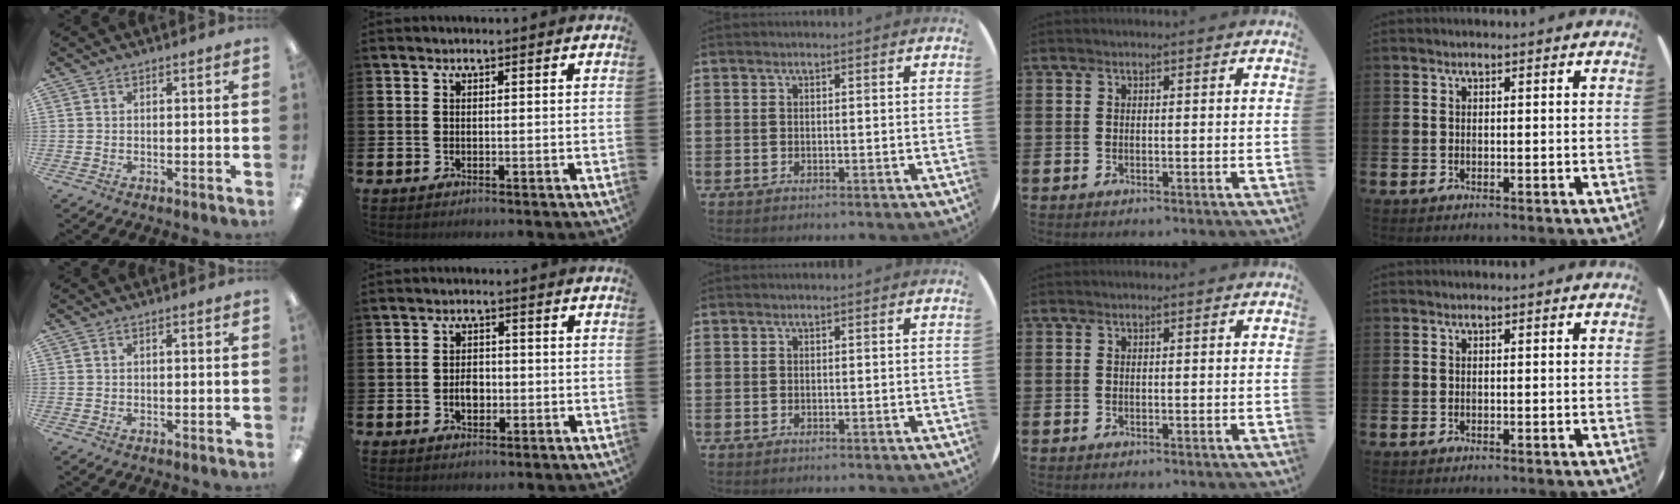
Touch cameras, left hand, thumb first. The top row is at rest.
{"thumb": {"total": 0.5, "force": [0.0, 0.4, 0.3], "torque": [-0.005, 0.004, -0.002]}, "index": {"total": 2.7, "force": [-0.6, 1.9, 1.8], "torque": [-0.015, -0.004, -0.017]}}